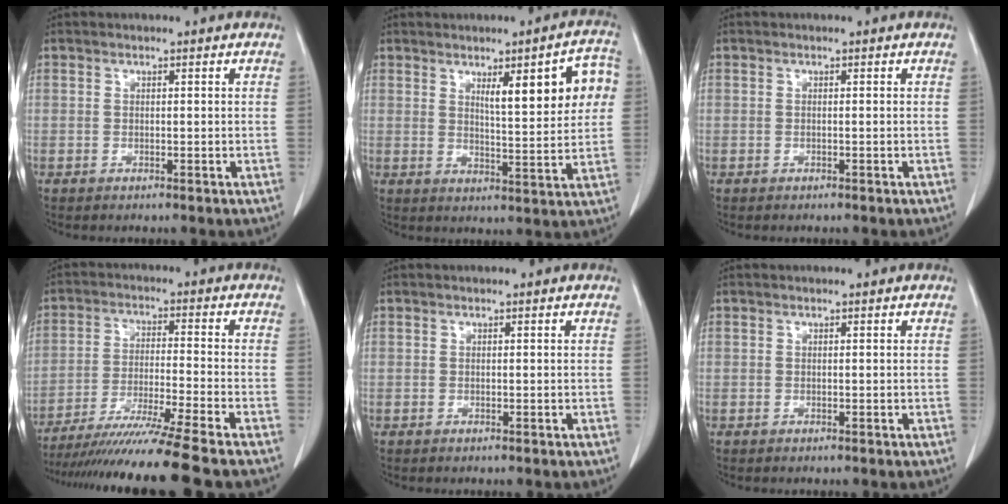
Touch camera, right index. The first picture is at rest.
{"total": 10.4, "force": [3.4, 1.8, 9.7], "torque": [-0.128, 0.010, 0.047]}
{"total": 0.0}
{"total": 15.8, "force": [-13.4, -2.9, 7.8], "torque": [-0.121, -0.044, -0.218]}
{"total": 0.0}
{"total": 0.0}